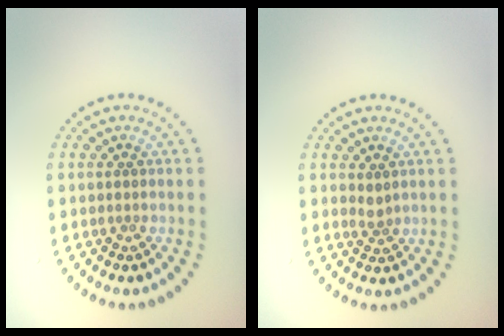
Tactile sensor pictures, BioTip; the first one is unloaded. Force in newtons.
{"total": 1.0, "press": 0.8, "slide": 0.6}